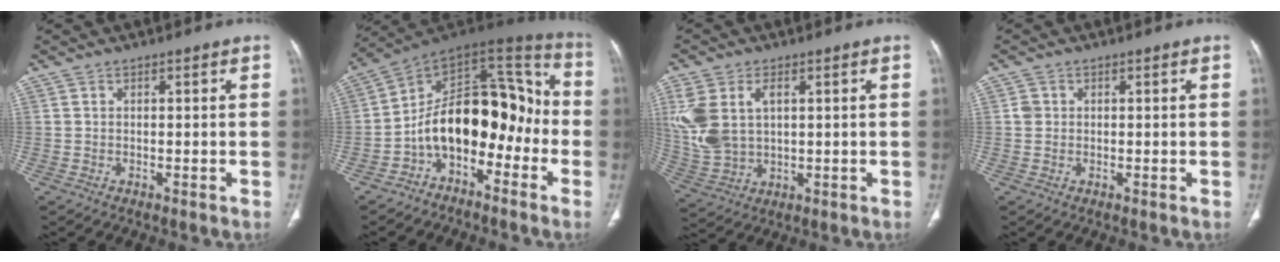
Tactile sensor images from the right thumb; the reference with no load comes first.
{"total": 17.7, "force": [-5.3, 11.0, 12.8], "torque": [-0.158, 0.102, -0.094]}
{"total": 12.3, "force": [2.9, 7.9, 9.0], "torque": [-0.206, 0.005, 0.071]}
{"total": 1.4, "force": [0.2, 1.3, 0.4], "torque": [-0.002, 0.003, 0.004]}